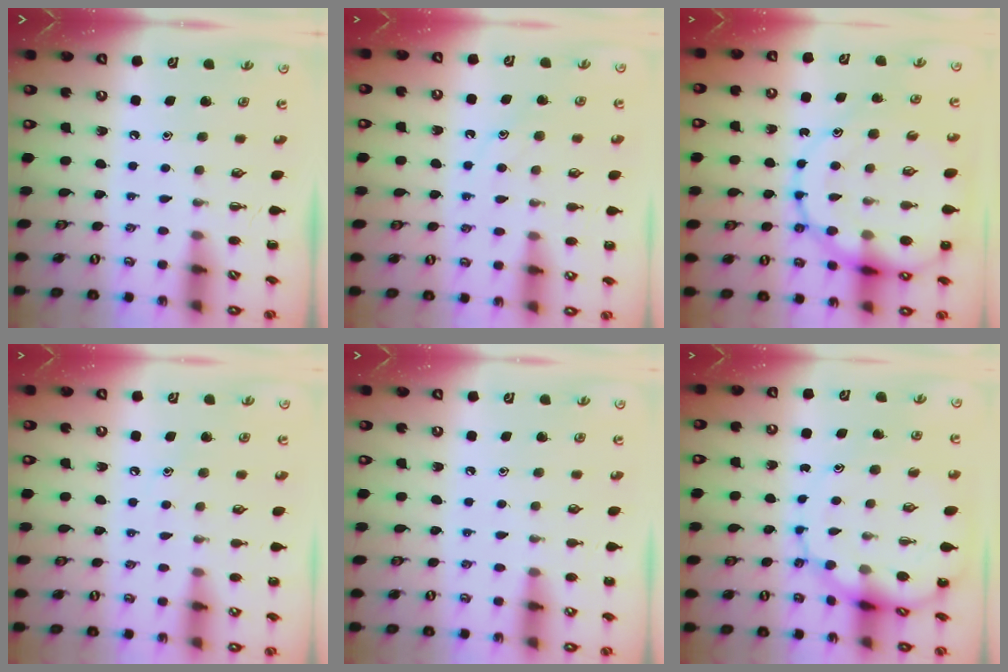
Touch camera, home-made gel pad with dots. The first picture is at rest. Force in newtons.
{"total": 10.6, "press": 10.5, "slide": 1.2}
{"total": 22.0, "press": 21.6, "slide": 4.0}
{"total": 7.4, "press": 7.2, "slide": 1.9}
{"total": 6.6, "press": 6.3, "slide": 1.9}
{"total": 11.1, "press": 10.9, "slide": 2.1}